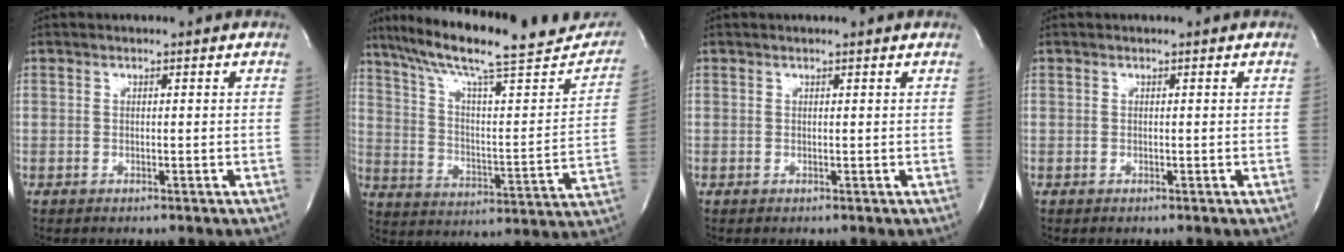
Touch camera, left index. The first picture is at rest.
{"total": 26.6, "force": [21.7, 4.5, 14.8], "torque": [-0.235, -0.006, 0.298]}
{"total": 0.0}
{"total": 0.0}